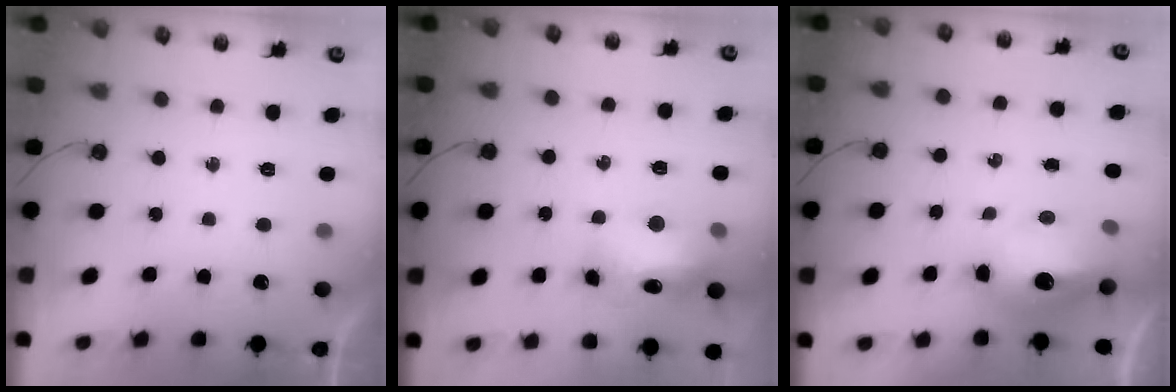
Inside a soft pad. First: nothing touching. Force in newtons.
{"total": 13.9, "press": 13.9, "slide": 1.2}
{"total": 15.2, "press": 15.1, "slide": 1.8}